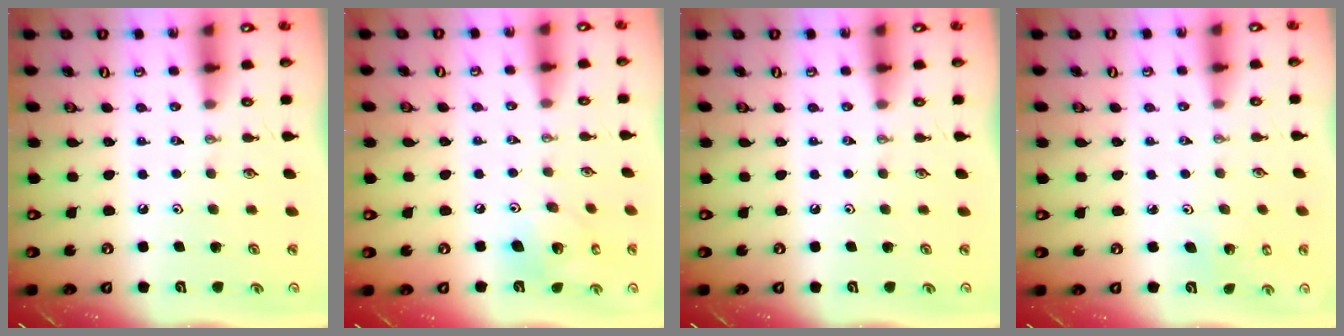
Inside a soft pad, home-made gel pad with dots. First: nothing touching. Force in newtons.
{"total": 12.4, "press": 12.0, "slide": 3.1}
{"total": 0.0}
{"total": 2.3, "press": 2.3, "slide": 0.3}